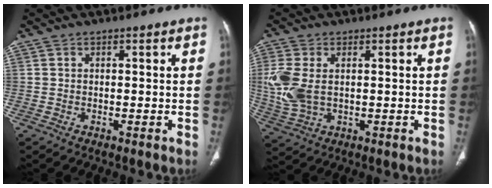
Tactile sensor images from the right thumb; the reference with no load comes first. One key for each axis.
{"total": 9.3, "fx": 0.8, "fy": 5.6, "fz": 7.3, "tx": -0.194, "ty": 0.000, "tz": 0.025}